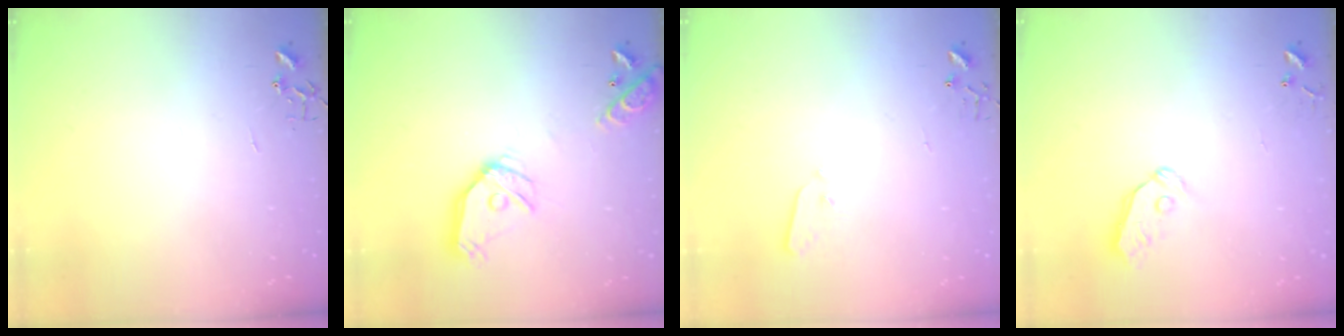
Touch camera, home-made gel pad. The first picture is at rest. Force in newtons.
{"total": 16.2, "press": 16.0, "slide": 2.5}
{"total": 2.9, "press": 2.9, "slide": 0.4}
{"total": 6.1, "press": 6.1, "slide": 0.6}